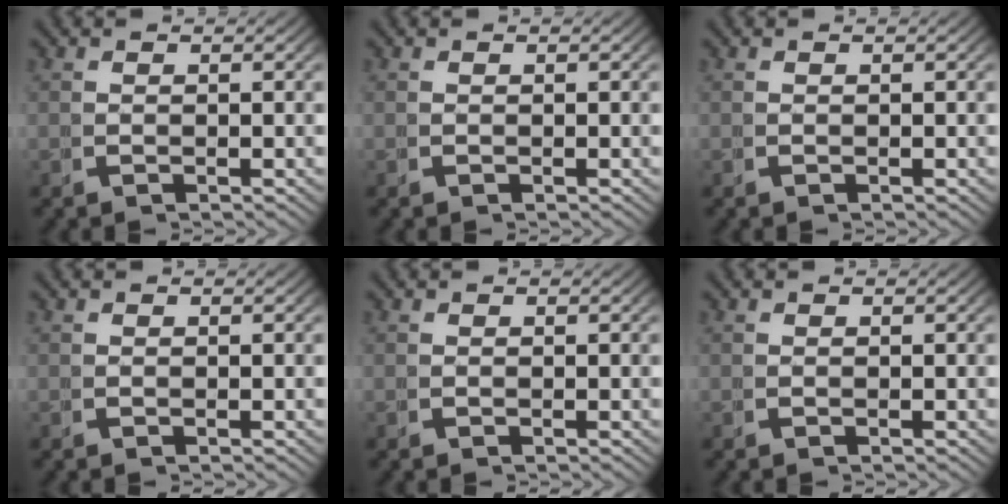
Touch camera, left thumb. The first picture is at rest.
{"total": 0.0}
{"total": 0.0}
{"total": 0.0}
{"total": 0.0}
{"total": 0.0}